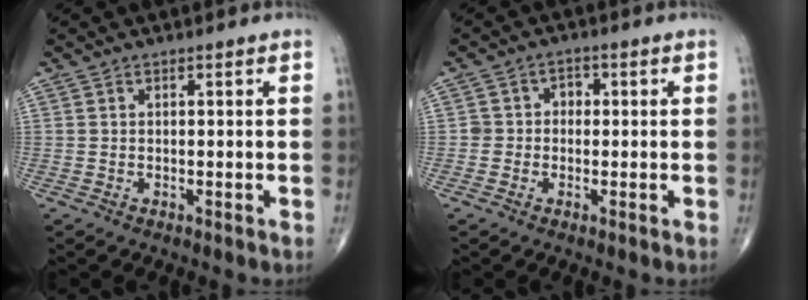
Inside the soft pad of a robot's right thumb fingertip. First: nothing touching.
{"total": 2.8, "force": [-0.4, 2.6, 1.0], "torque": [0.010, 0.014, -0.014]}